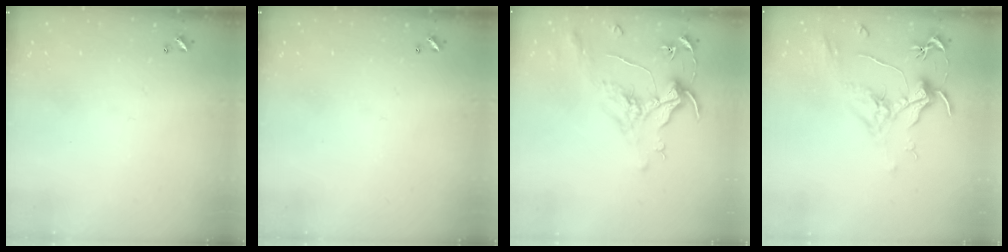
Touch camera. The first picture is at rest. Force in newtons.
{"total": 0.0}
{"total": 1.6, "press": 1.4, "slide": 0.7}
{"total": 1.9, "press": 1.7, "slide": 0.9}